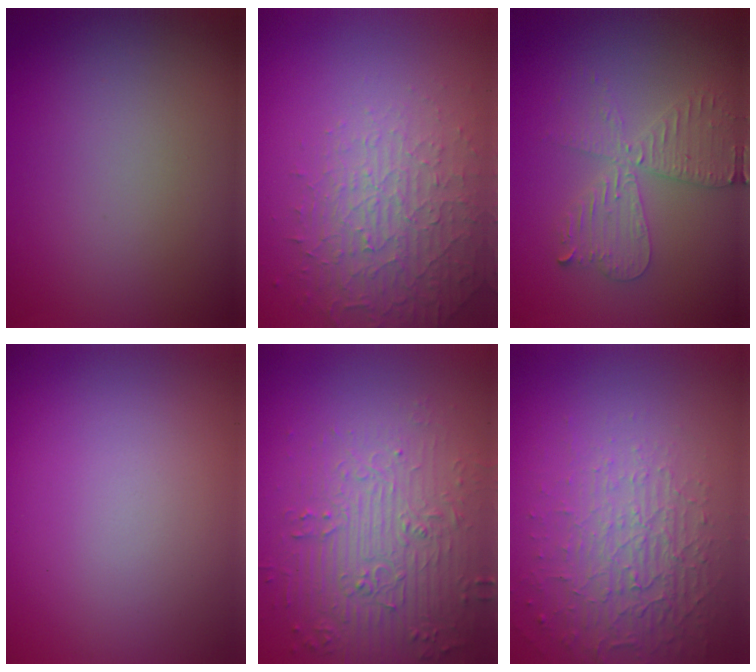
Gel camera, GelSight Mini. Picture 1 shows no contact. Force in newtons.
{"total": 4.6, "press": 3.2, "slide": 3.3}
{"total": 4.2, "press": 3.6, "slide": 2.2}
{"total": 0.0}
{"total": 4.4, "press": 4.4, "slide": 0.6}
{"total": 5.5, "press": 3.2, "slide": 4.5}